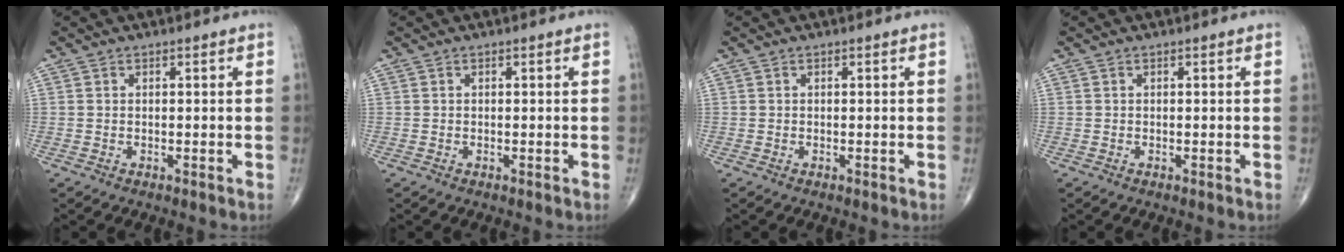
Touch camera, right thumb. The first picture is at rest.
{"total": 0.0}
{"total": 0.0}
{"total": 0.0}